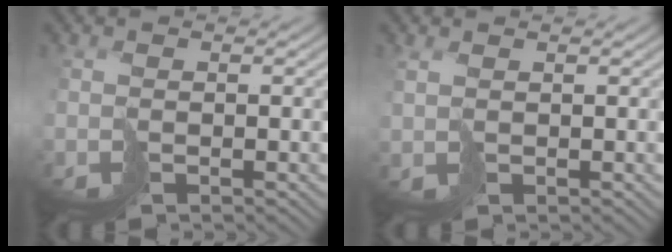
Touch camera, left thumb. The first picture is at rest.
{"total": 1.1, "force": [1.1, 0.0, -0.2], "torque": [0.002, 0.003, 0.027]}